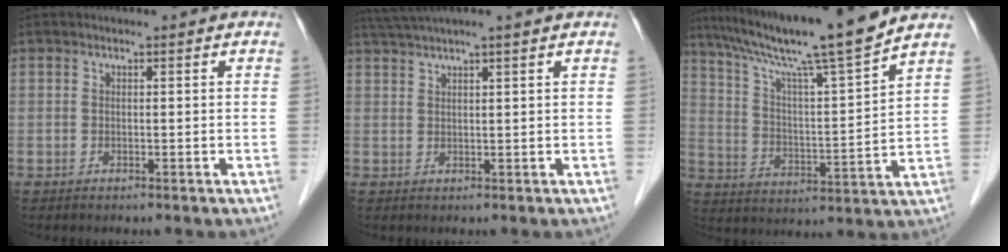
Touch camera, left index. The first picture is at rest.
{"total": 5.3, "force": [4.3, -1.2, 2.9], "torque": [-0.047, 0.027, 0.078]}
{"total": 16.6, "force": [13.8, -1.5, 9.2], "torque": [-0.158, -0.005, 0.225]}